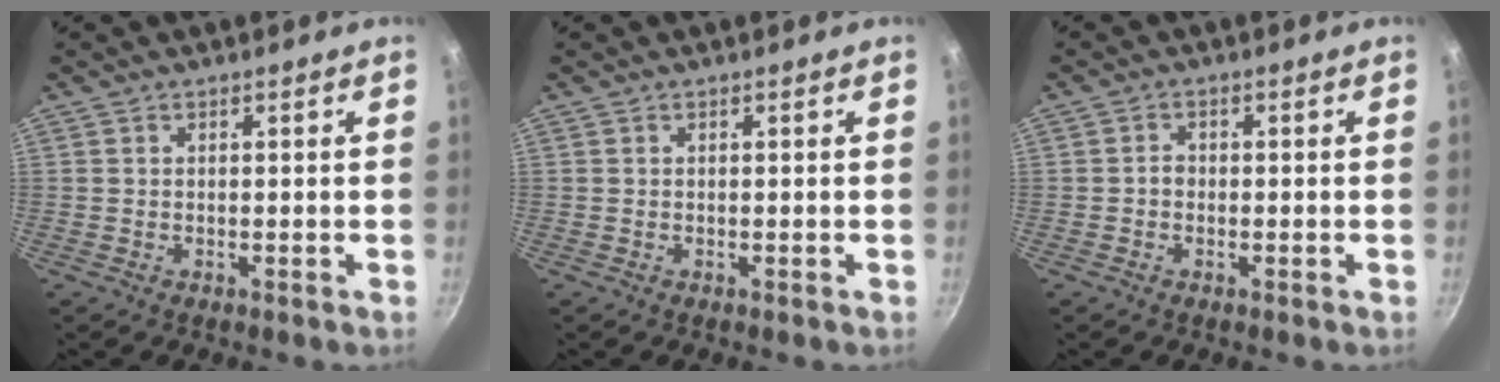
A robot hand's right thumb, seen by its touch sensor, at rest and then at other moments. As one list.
[{"total": 0.0}, {"total": 1.5, "force": [-0.4, 1.2, 0.8], "torque": [-0.009, 0.009, -0.008]}]